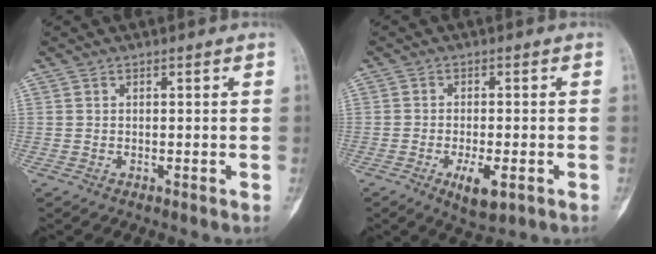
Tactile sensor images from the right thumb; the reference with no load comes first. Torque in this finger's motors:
{"motor_torque": [0.94, 0.53, 0.64, -0.40, 0.13]}